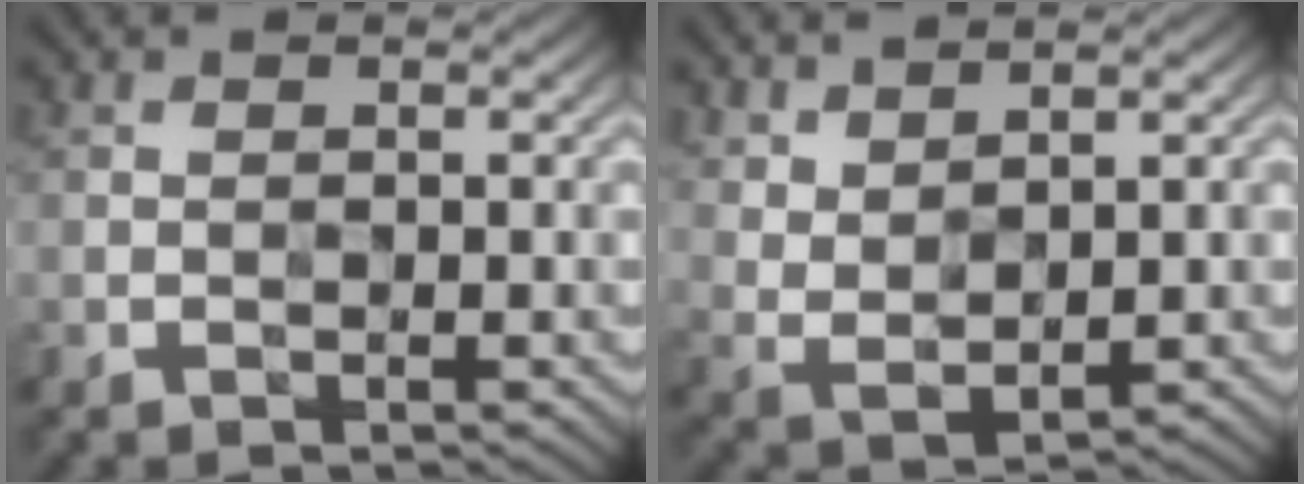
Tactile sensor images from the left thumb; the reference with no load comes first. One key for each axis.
{"total": 4.6, "fx": 3.6, "fy": 1.6, "fz": 2.3, "tx": -0.052, "ty": -0.009, "tz": 0.082}